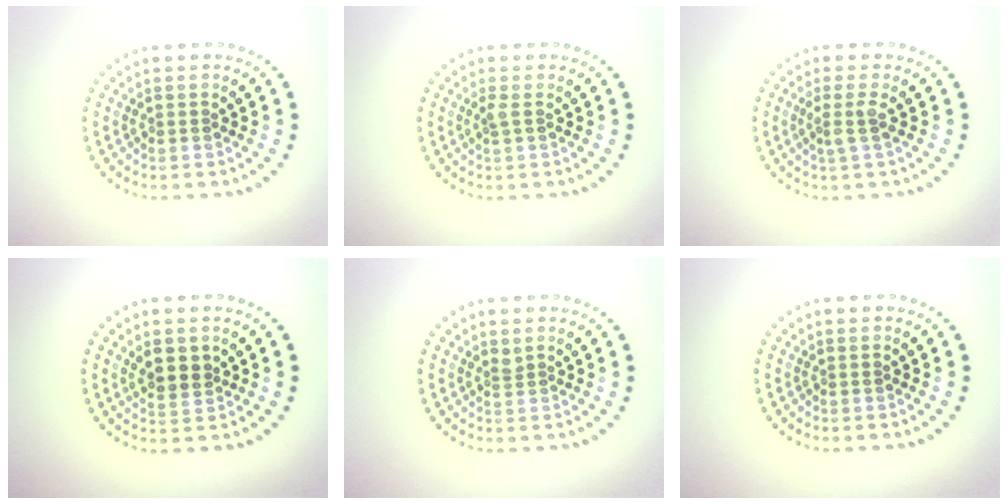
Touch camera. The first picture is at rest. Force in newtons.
{"total": 0.6, "press": 0.5, "slide": 0.4}
{"total": 1.7, "press": 1.2, "slide": 1.2}
{"total": 2.6, "press": 2.3, "slide": 1.0}
{"total": 0.7, "press": 0.5, "slide": 0.5}
{"total": 0.0}